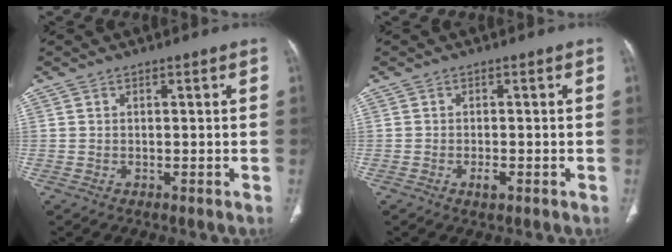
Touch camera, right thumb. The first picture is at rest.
{"total": 1.7, "force": [-0.8, 0.7, 1.4], "torque": [-0.024, 0.001, -0.012]}